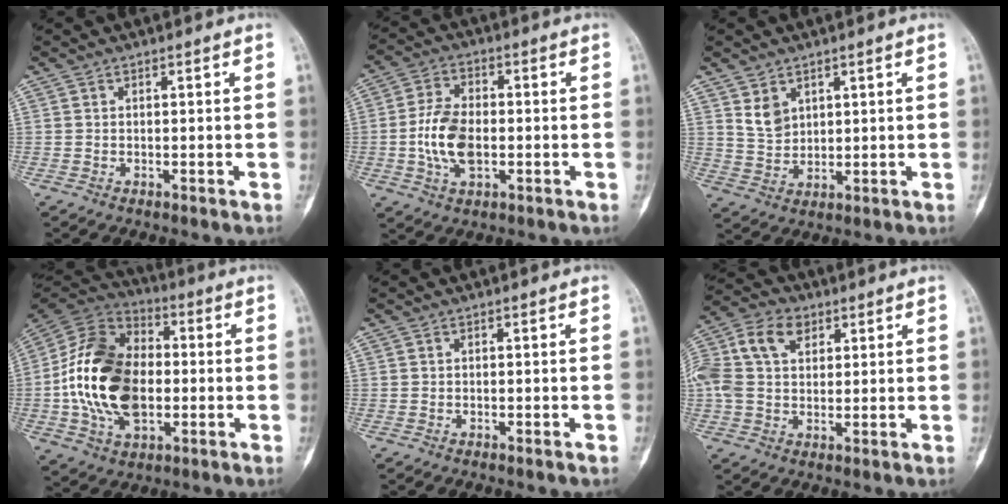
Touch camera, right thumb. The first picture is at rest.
{"total": 10.0, "force": [-1.4, 5.9, 8.0], "torque": [-0.148, 0.009, -0.030]}
{"total": 4.5, "force": [2.4, 3.1, 2.2], "torque": [-0.029, -0.021, 0.059]}
{"total": 21.7, "force": [-1.8, 14.3, 16.2], "torque": [-0.282, 0.015, -0.034]}
{"total": 0.5, "force": [-0.4, 0.0, 0.4], "torque": [-0.008, 0.001, -0.002]}
{"total": 14.9, "force": [4.5, 10.5, 9.6], "torque": [-0.216, 0.027, 0.079]}